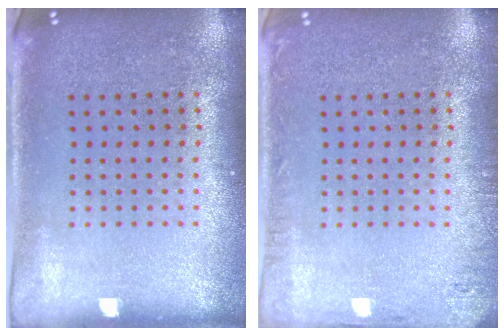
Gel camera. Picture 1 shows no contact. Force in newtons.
{"total": 1.5, "press": 1.5, "slide": 0.2}